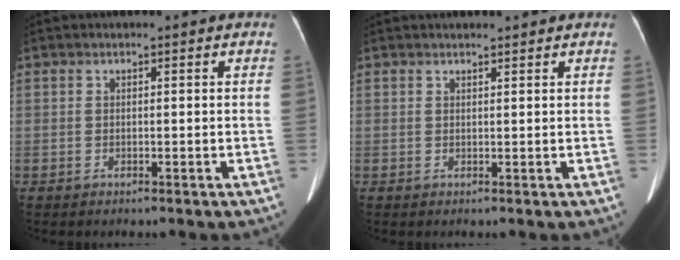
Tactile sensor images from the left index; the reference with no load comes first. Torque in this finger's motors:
{"motor_torque": [-0.02, 0.09, -0.10, -0.04]}